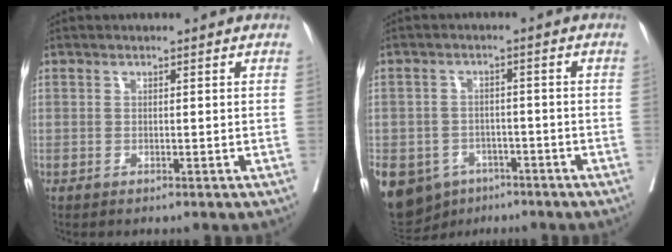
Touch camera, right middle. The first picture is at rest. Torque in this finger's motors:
{"motor_torque": [1.15, -0.99, 1.05, 0.21]}